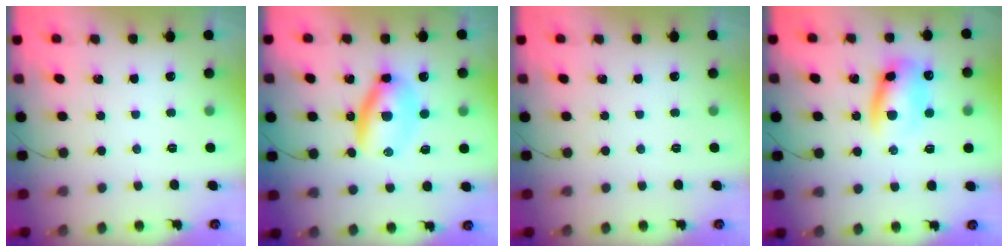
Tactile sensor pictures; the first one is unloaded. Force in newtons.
{"total": 6.7, "press": 6.6, "slide": 1.2}
{"total": 0.0}
{"total": 12.3, "press": 12.1, "slide": 2.0}